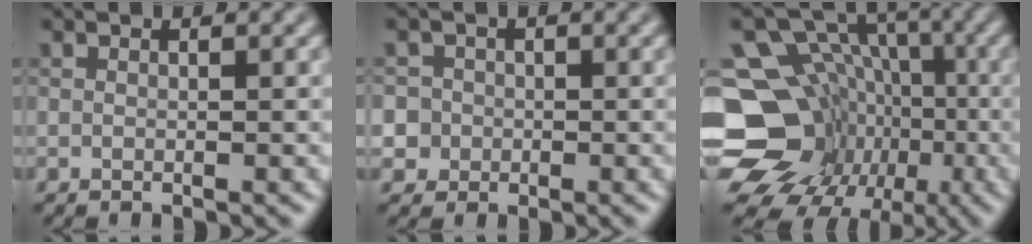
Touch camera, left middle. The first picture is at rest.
{"total": 3.7, "force": [-0.3, 3.6, 0.7], "torque": [0.007, 0.016, -0.014]}
{"total": 17.2, "force": [-5.2, 14.5, 7.6], "torque": [-0.154, -0.007, -0.081]}